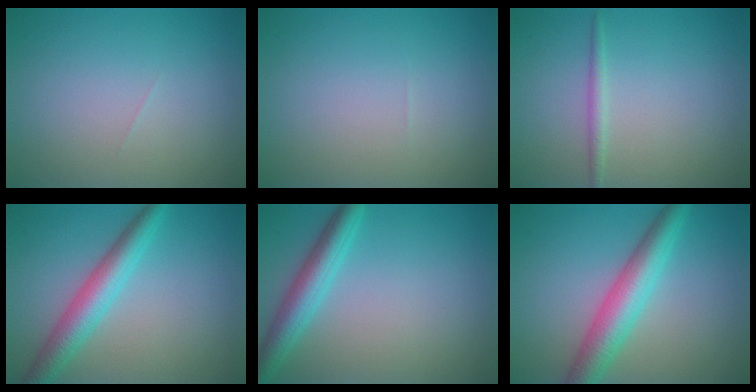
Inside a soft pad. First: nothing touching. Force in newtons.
{"total": 0.0}
{"total": 1.1, "press": 1.1, "slide": 0.1}
{"total": 4.5, "press": 4.5, "slide": 0.1}
{"total": 4.0, "press": 4.0, "slide": 0.2}
{"total": 5.4, "press": 5.4, "slide": 0.0}